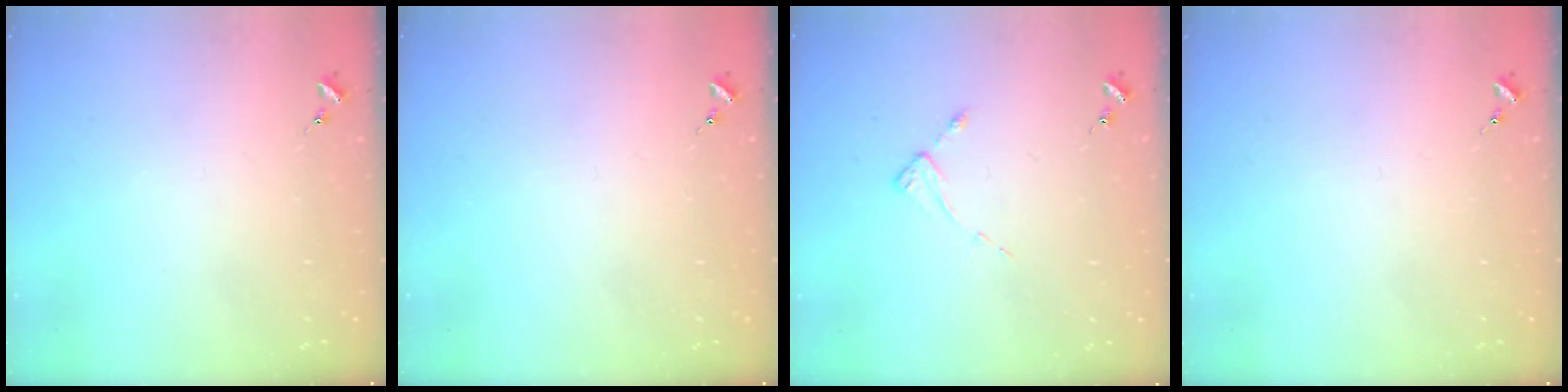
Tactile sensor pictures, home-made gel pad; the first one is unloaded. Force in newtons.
{"total": 0.0}
{"total": 2.1, "press": 2.0, "slide": 0.4}
{"total": 0.0}